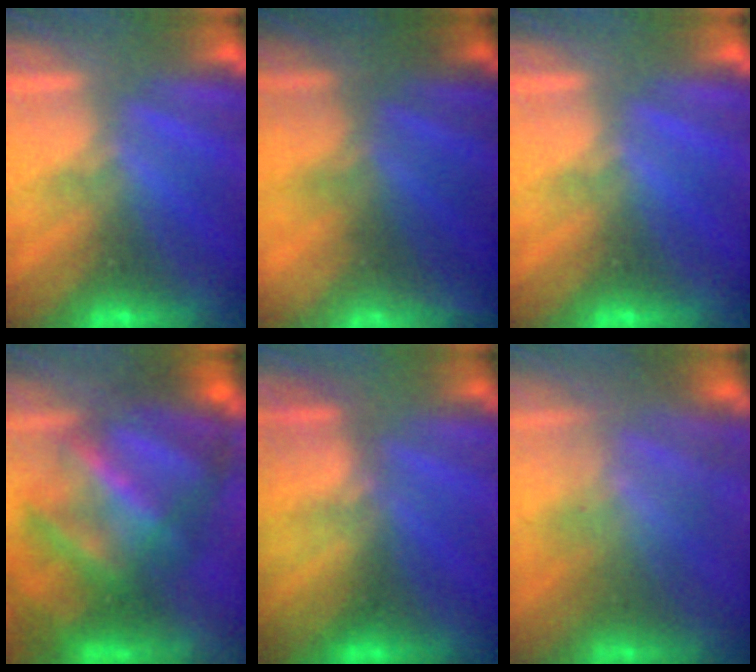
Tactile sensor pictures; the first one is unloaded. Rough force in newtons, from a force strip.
{"total": 5.2}
{"total": 0.0}
{"total": 7.2}
{"total": 2.8}
{"total": 4.6}